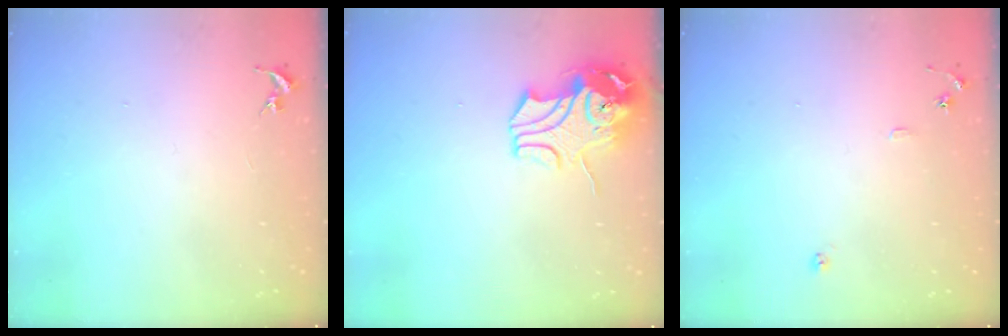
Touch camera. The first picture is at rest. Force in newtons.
{"total": 11.2, "press": 11.0, "slide": 1.9}
{"total": 6.9, "press": 6.9, "slide": 0.7}